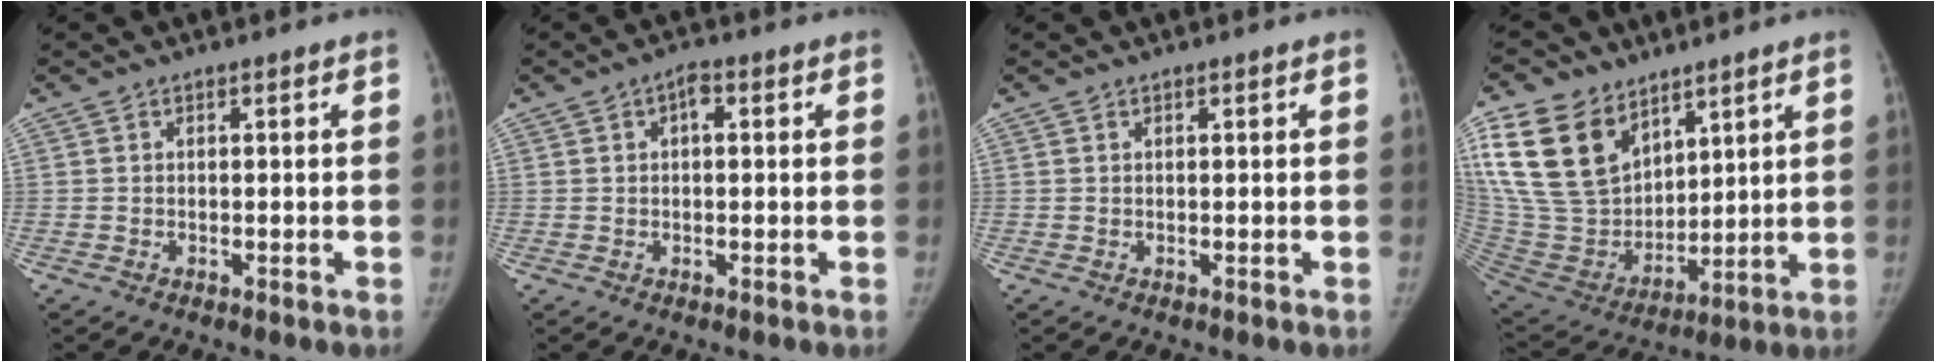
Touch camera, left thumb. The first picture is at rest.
{"total": 2.6, "force": [0.5, 1.7, 1.9], "torque": [-0.020, 0.008, 0.003]}
{"total": 0.0}
{"total": 22.3, "force": [11.9, 14.6, 11.8], "torque": [-0.237, -0.034, 0.241]}